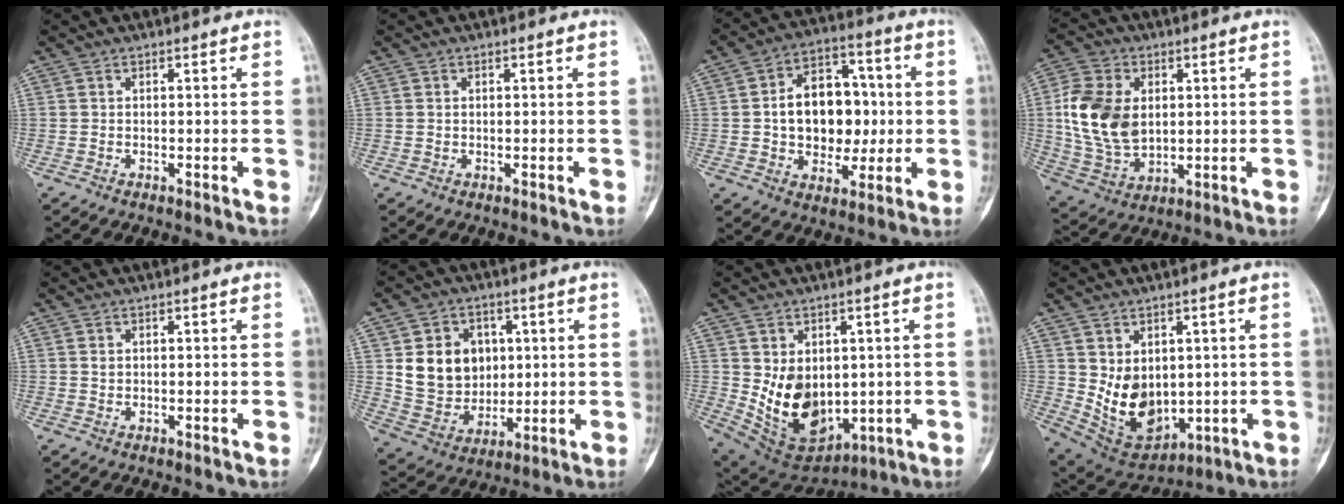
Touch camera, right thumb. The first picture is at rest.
{"total": 0.5, "force": [0.1, 0.5, 0.3], "torque": [-0.005, 0.001, 0.003]}
{"total": 15.8, "force": [0.3, 11.4, 11.0], "torque": [-0.120, 0.026, 0.008]}
{"total": 14.8, "force": [2.0, 10.2, 10.6], "torque": [-0.191, -0.007, 0.044]}
{"total": 0.7, "force": [0.2, 0.5, 0.4], "torque": [0.000, 0.001, 0.005]}
{"total": 13.8, "force": [2.9, 11.5, 7.1], "torque": [-0.077, -0.010, 0.068]}
{"total": 13.8, "force": [0.2, 9.9, 9.6], "torque": [-0.121, -0.020, 0.040]}
{"total": 11.7, "force": [0.6, 8.5, 8.0], "torque": [-0.096, -0.019, 0.045]}